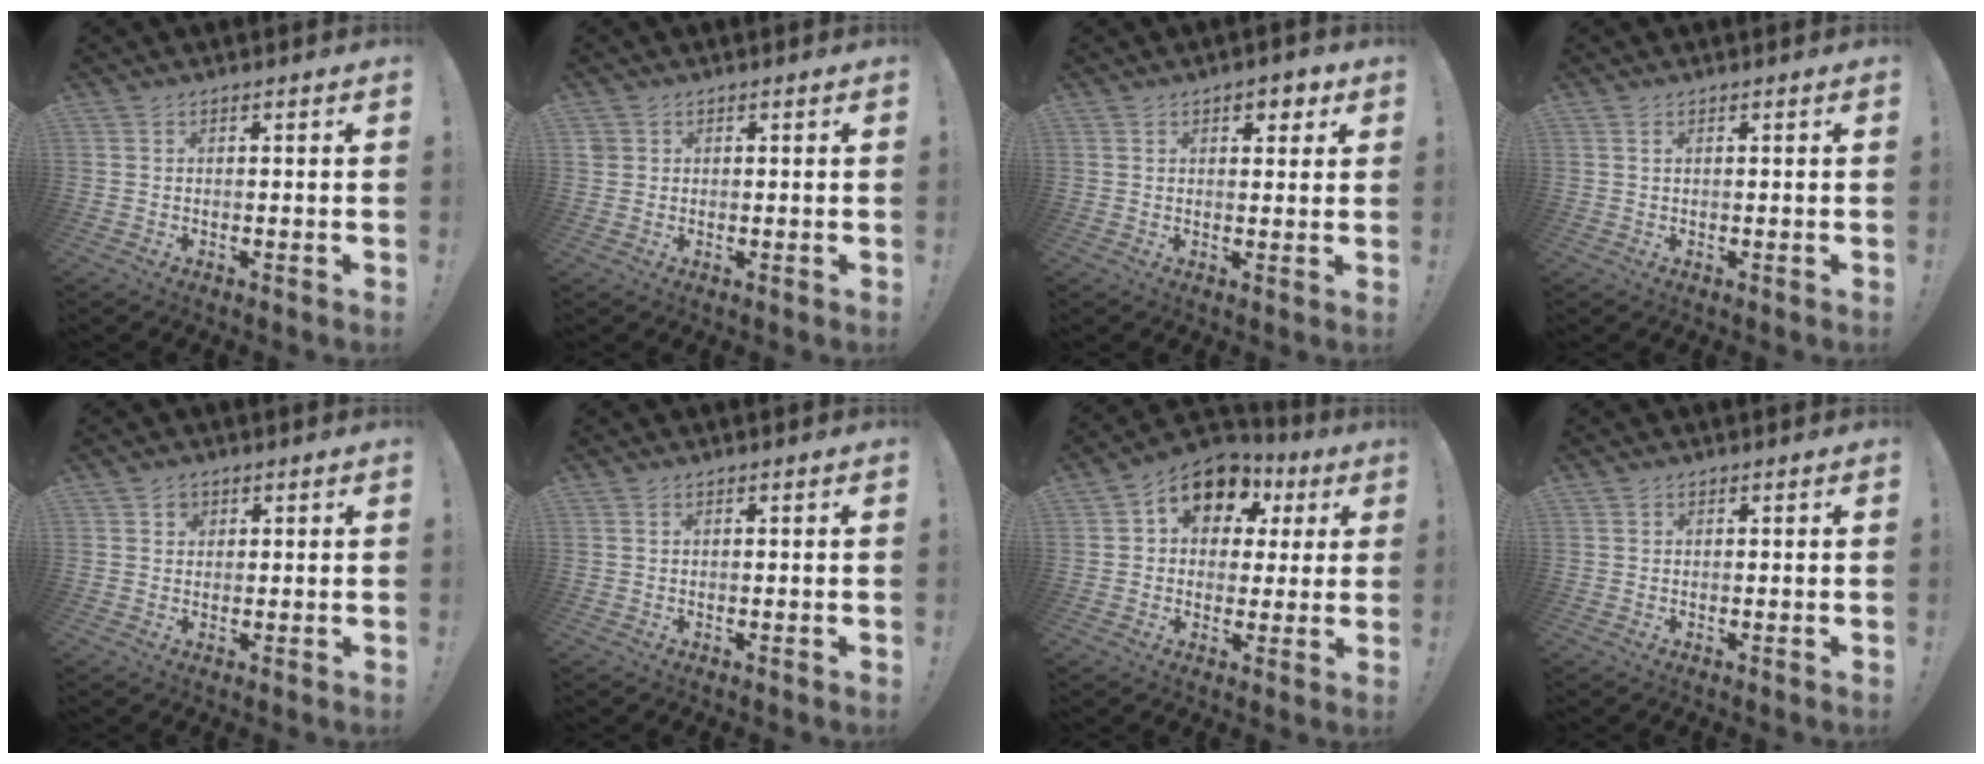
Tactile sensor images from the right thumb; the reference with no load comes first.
{"total": 2.0, "force": [0.9, 1.7, 0.5], "torque": [-0.006, -0.001, 0.018]}
{"total": 3.9, "force": [2.1, 2.4, 2.3], "torque": [-0.011, -0.009, 0.029]}
{"total": 0.7, "force": [0.3, 0.3, 0.6], "torque": [-0.011, 0.001, 0.006]}
{"total": 2.1, "force": [0.9, 1.8, 0.4], "torque": [0.005, -0.006, 0.012]}
{"total": 0.0}
{"total": 12.0, "force": [5.5, 8.6, 6.3], "torque": [-0.087, -0.027, 0.104]}
{"total": 0.5, "force": [0.2, 0.5, -0.1], "torque": [0.001, 0.000, 0.005]}